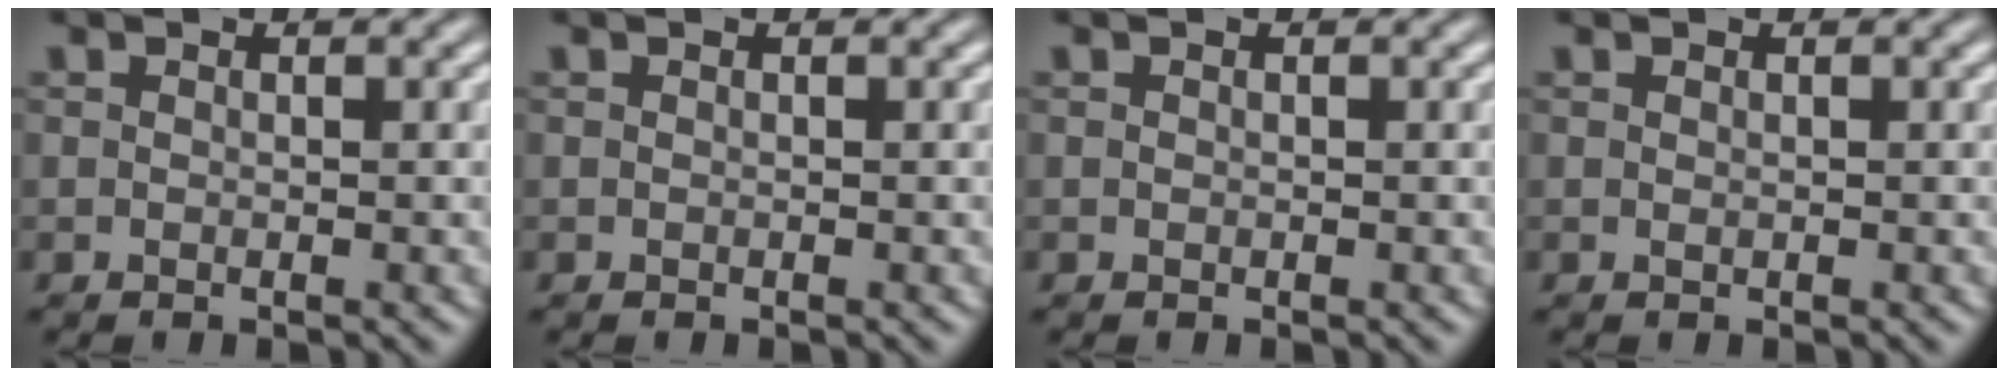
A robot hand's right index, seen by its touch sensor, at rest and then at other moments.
{"total": 0.0}
{"total": 0.0}
{"total": 0.0}